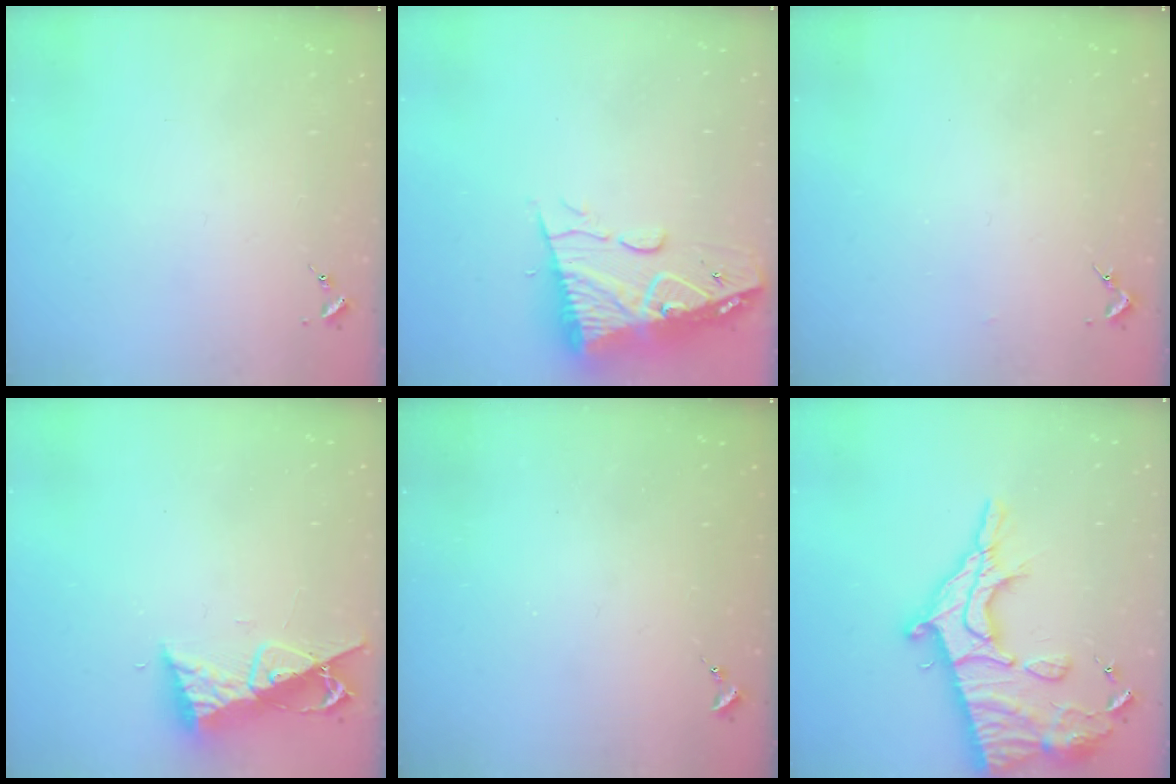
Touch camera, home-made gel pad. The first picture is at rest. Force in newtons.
{"total": 15.9, "press": 15.8, "slide": 1.5}
{"total": 1.3, "press": 1.3, "slide": 0.1}
{"total": 9.8, "press": 9.8, "slide": 0.8}
{"total": 0.0}
{"total": 24.8, "press": 24.7, "slide": 2.4}